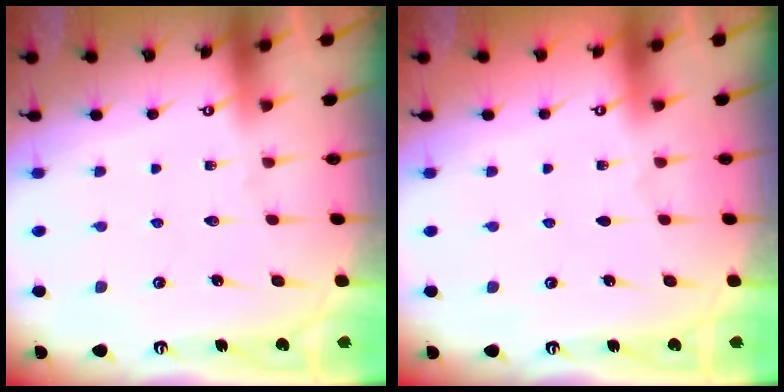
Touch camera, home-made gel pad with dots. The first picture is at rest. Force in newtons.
{"total": 0.0}